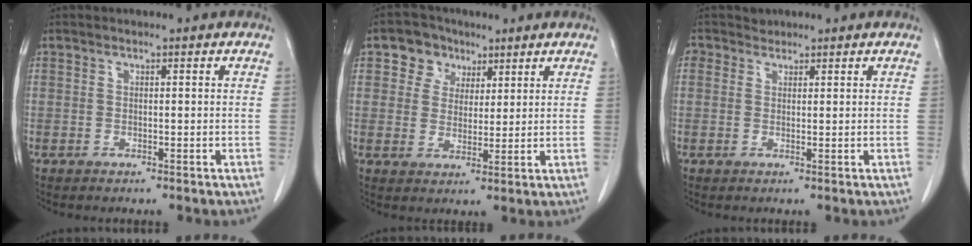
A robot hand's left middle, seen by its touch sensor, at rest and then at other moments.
{"total": 5.5, "force": [2.9, 4.6, 1.2], "torque": [-0.025, 0.017, 0.052]}
{"total": 1.6, "force": [1.1, 1.1, -0.2], "torque": [0.005, 0.011, 0.016]}